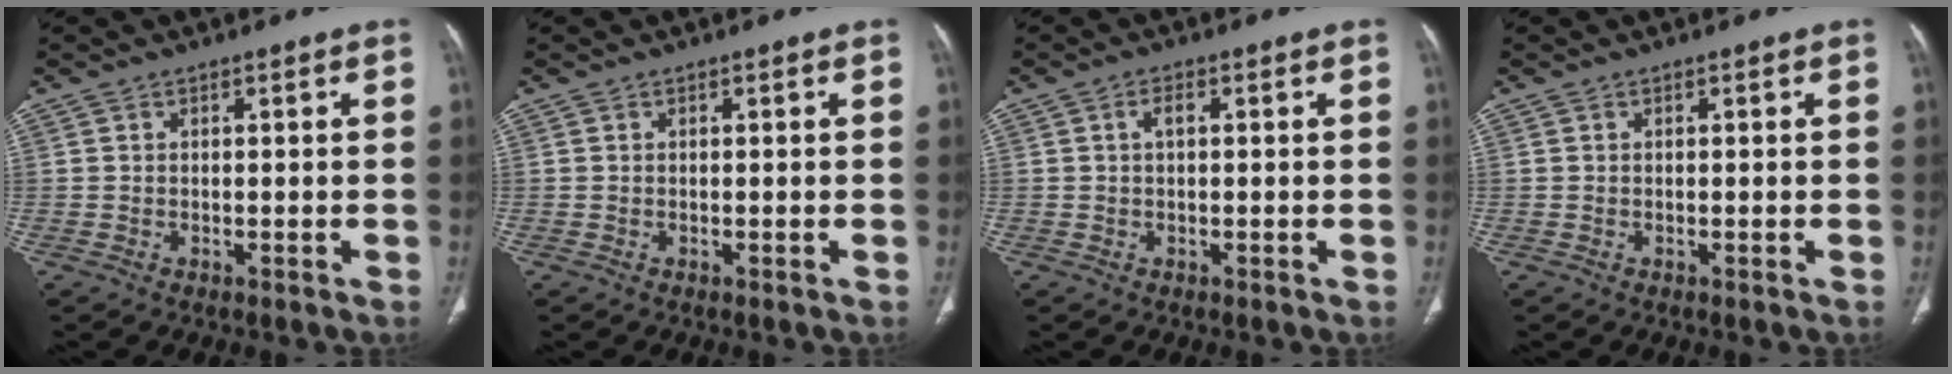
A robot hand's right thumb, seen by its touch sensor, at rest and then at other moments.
{"total": 0.0}
{"total": 2.0, "force": [0.5, 1.0, 1.7], "torque": [-0.034, 0.007, 0.010]}
{"total": 0.0}